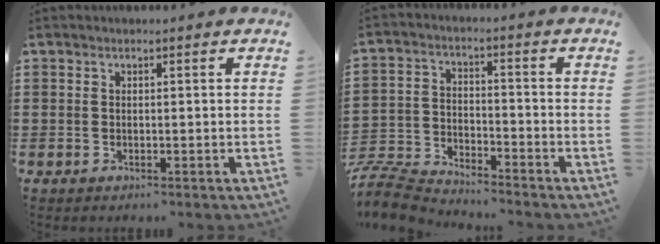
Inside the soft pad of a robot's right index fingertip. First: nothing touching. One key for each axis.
{"total": 6.8, "fx": -6.8, "fy": 0.8, "fz": 0.7, "tx": -0.041, "ty": 0.003, "tz": -0.142}